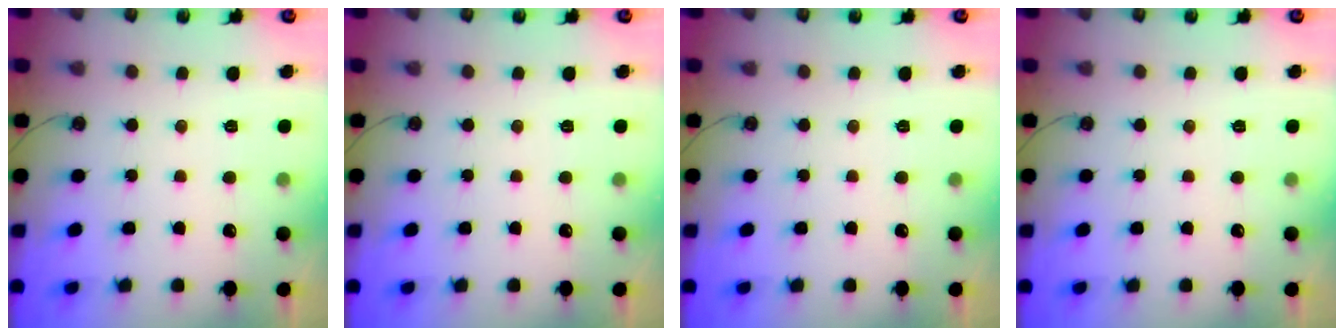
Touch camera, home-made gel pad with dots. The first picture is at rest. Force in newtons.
{"total": 0.0}
{"total": 0.0}
{"total": 0.0}